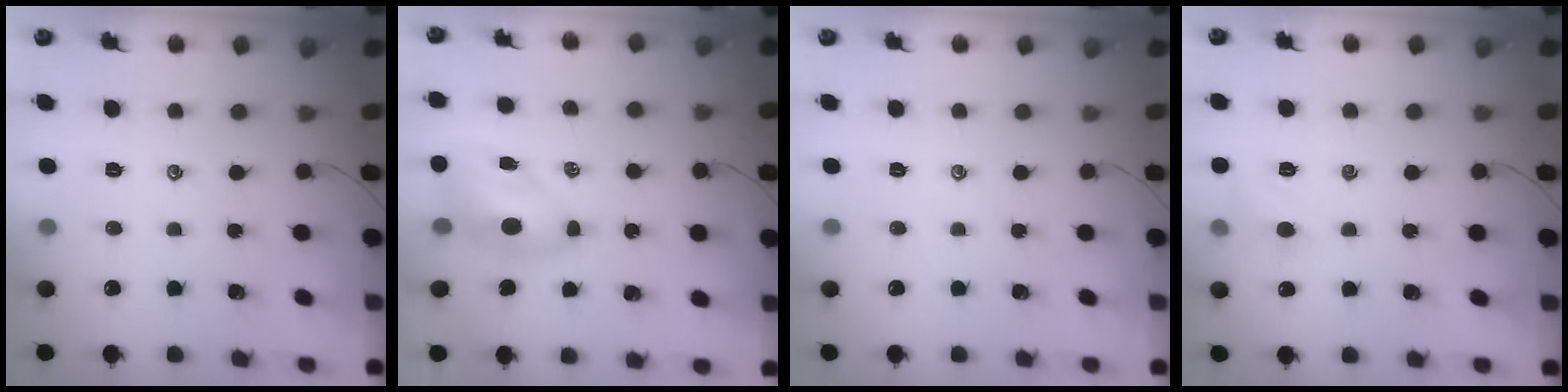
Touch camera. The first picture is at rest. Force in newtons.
{"total": 6.7, "press": 6.6, "slide": 1.3}
{"total": 0.0}
{"total": 5.6, "press": 5.3, "slide": 1.9}